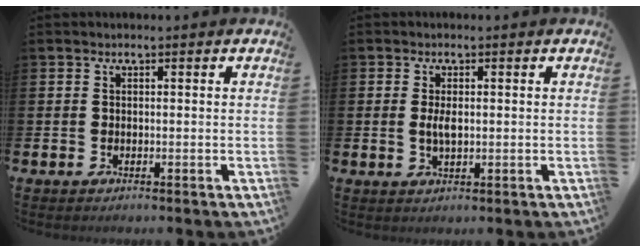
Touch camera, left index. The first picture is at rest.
{"total": 2.2, "force": [0.2, 0.9, 2.0], "torque": [-0.031, 0.000, -0.001]}